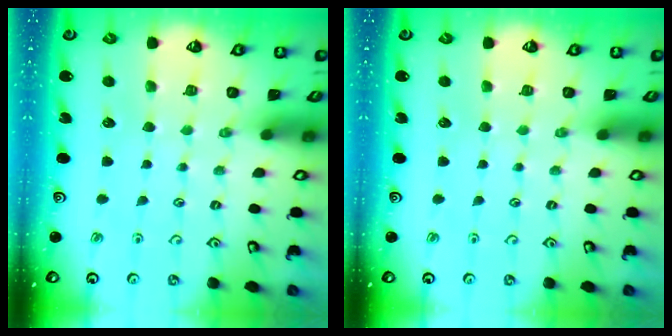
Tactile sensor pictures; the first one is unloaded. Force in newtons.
{"total": 0.0}